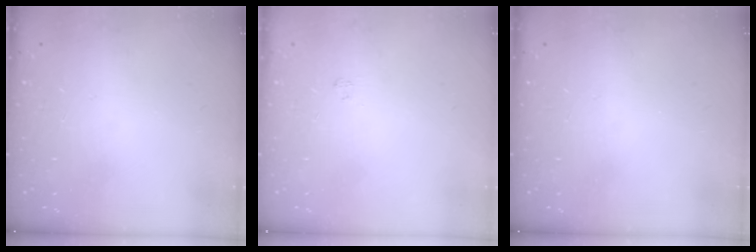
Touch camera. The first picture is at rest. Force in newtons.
{"total": 1.7, "press": 1.2, "slide": 1.1}
{"total": 0.0}